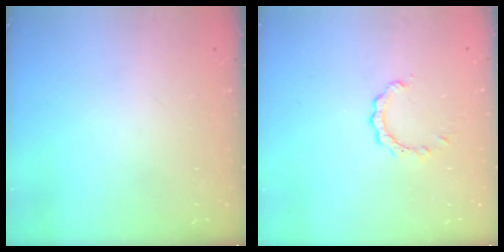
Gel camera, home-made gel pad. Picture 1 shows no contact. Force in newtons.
{"total": 3.2, "press": 3.2, "slide": 0.2}